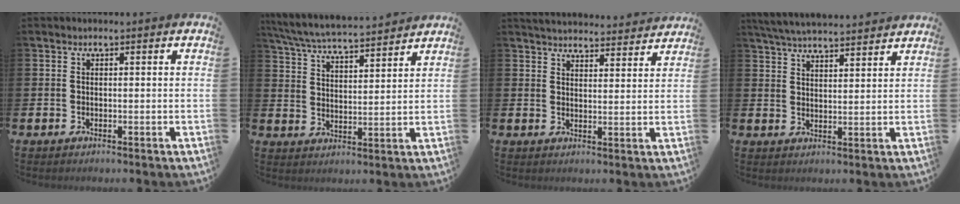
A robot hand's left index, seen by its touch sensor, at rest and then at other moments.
{"total": 6.0, "force": [5.9, 0.2, 1.4], "torque": [-0.056, -0.040, 0.103]}
{"total": 4.3, "force": [4.3, 0.4, 0.2], "torque": [-0.017, -0.029, 0.077]}
{"total": 5.1, "force": [5.0, 0.1, 0.9], "torque": [-0.041, -0.025, 0.091]}